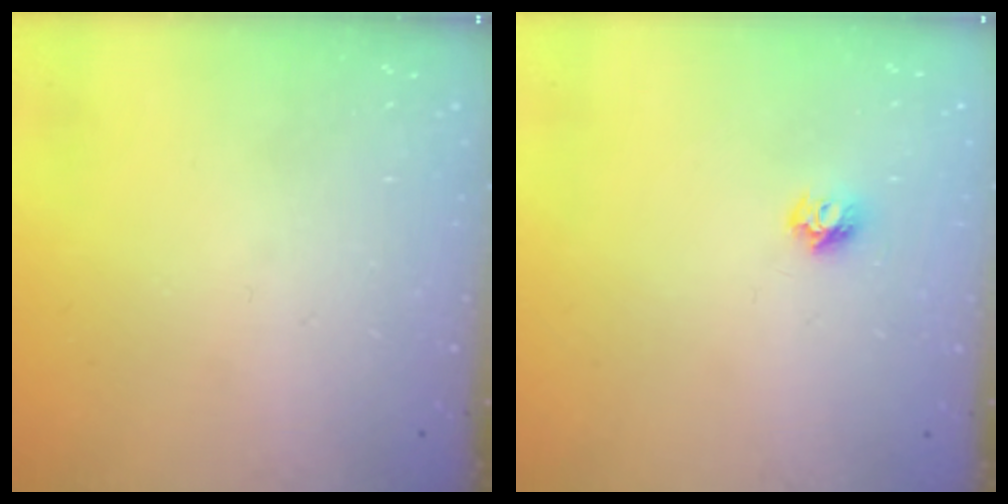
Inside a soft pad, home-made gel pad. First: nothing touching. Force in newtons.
{"total": 5.5, "press": 5.5, "slide": 0.3}